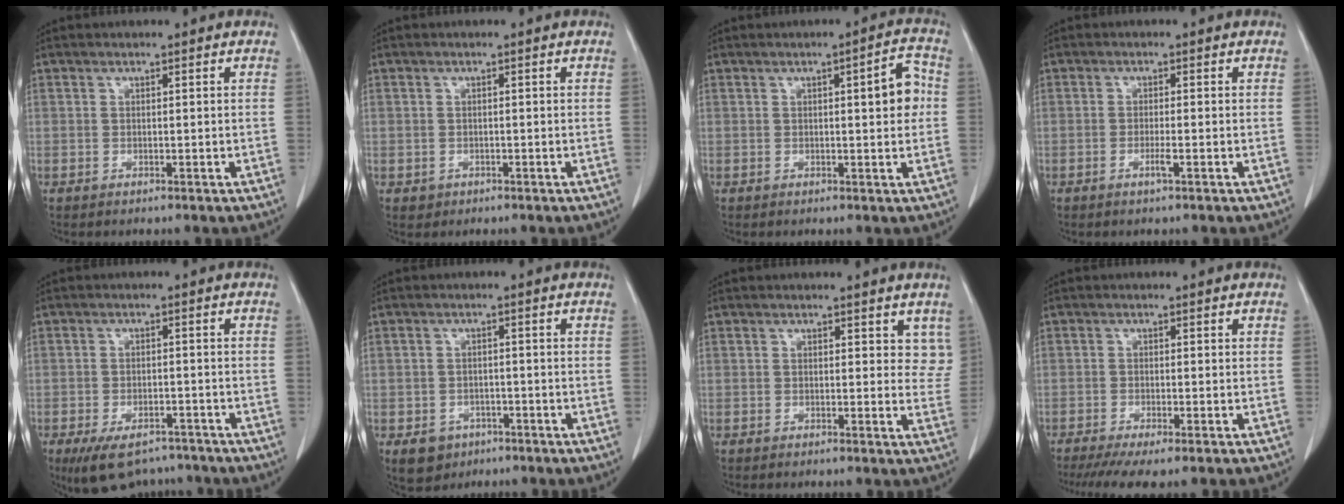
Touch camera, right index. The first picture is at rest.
{"total": 1.4, "force": [-0.5, 1.3, 0.1], "torque": [0.000, 0.005, -0.005]}
{"total": 4.8, "force": [0.5, 1.1, 4.7], "torque": [-0.059, 0.011, 0.003]}
{"total": 1.6, "force": [-0.8, -0.1, 1.4], "torque": [-0.028, -0.002, -0.015]}
{"total": 9.6, "force": [-7.7, 4.3, 4.0], "torque": [-0.062, -0.001, -0.115]}
{"total": 4.5, "force": [-2.3, 3.7, 1.1], "torque": [-0.011, 0.007, -0.028]}
{"total": 3.9, "force": [2.7, 2.4, 1.5], "torque": [0.004, -0.008, 0.021]}
{"total": 6.6, "force": [-5.0, 0.7, 4.2], "torque": [-0.063, -0.015, -0.082]}